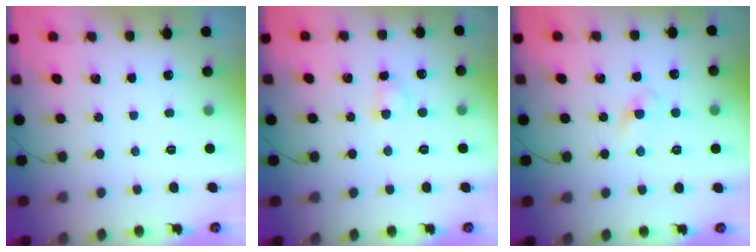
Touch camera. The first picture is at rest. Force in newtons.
{"total": 3.1, "press": 2.8, "slide": 1.3}
{"total": 2.7, "press": 2.4, "slide": 1.1}